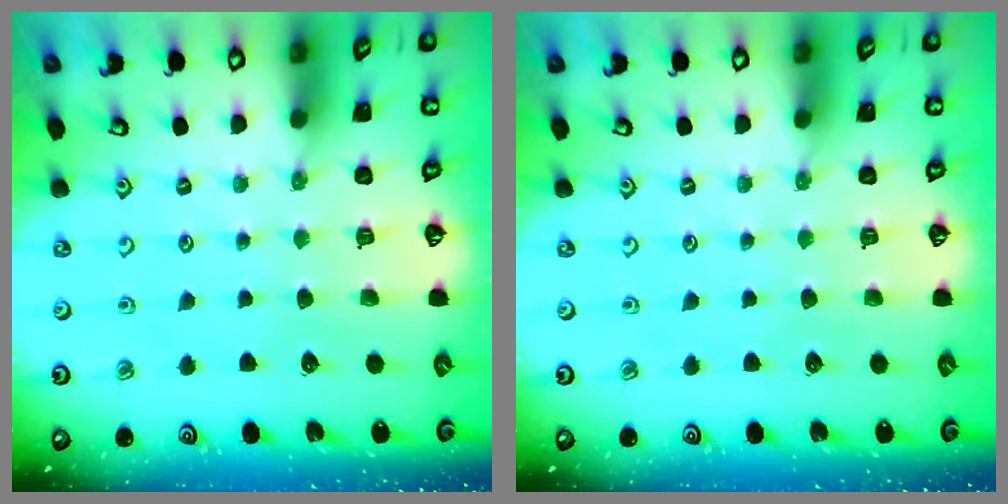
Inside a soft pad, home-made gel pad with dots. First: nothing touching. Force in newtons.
{"total": 0.0}